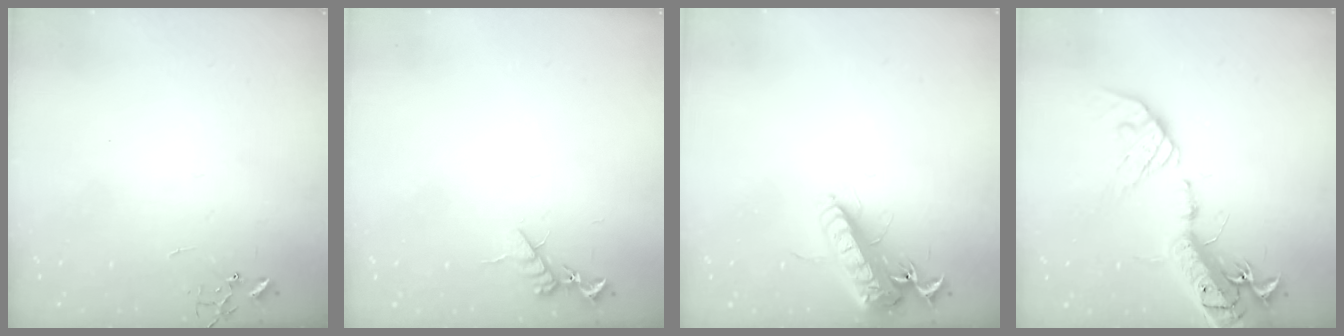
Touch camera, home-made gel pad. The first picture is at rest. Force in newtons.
{"total": 9.1, "press": 9.1, "slide": 0.6}
{"total": 15.8, "press": 15.5, "slide": 3.1}
{"total": 21.1, "press": 20.7, "slide": 4.1}